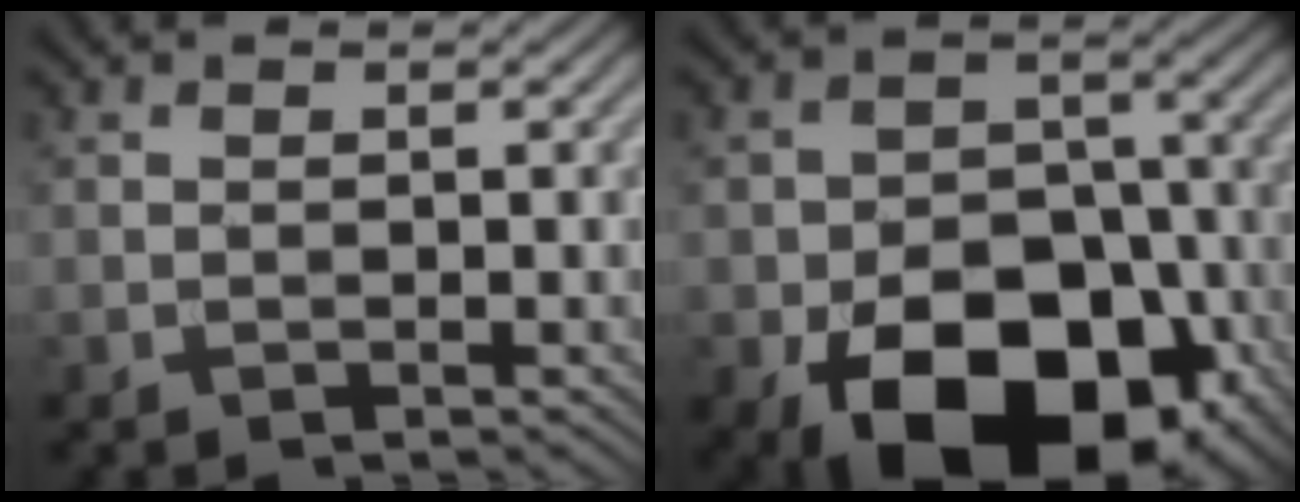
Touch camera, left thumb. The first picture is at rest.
{"total": 17.5, "force": [-8.1, 11.2, 10.7], "torque": [-0.162, -0.034, -0.133]}